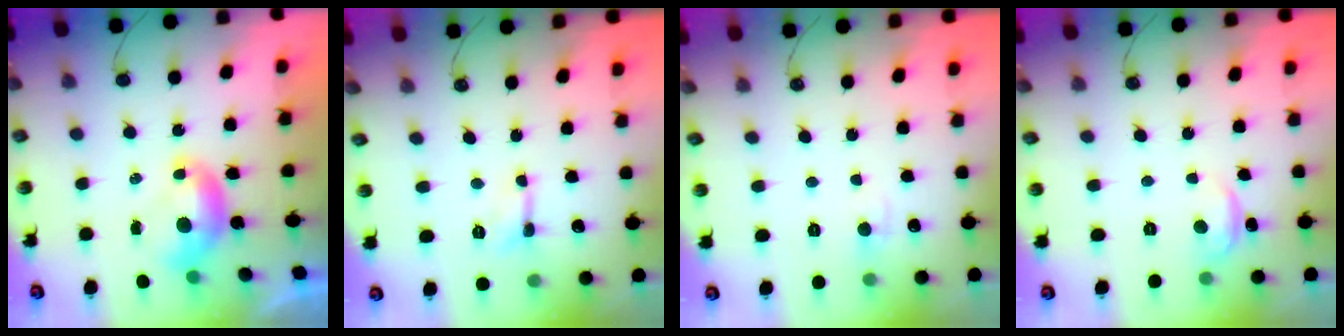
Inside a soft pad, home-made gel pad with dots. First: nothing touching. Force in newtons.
{"total": 0.5, "press": 0.5, "slide": 0.3}
{"total": 0.6, "press": 0.3, "slide": 0.5}
{"total": 0.6, "press": 0.1, "slide": 0.6}